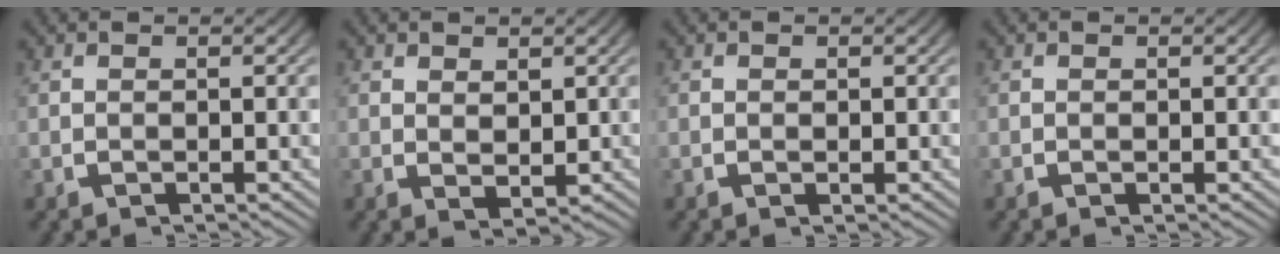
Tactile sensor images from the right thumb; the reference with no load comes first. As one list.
[{"total": 1.9, "force": [0.8, 1.3, 1.2], "torque": [-0.016, -0.013, 0.023]}, {"total": 0.5, "force": [0.1, 0.4, 0.3], "torque": [0.000, 0.000, -0.001]}, {"total": 0.0}]